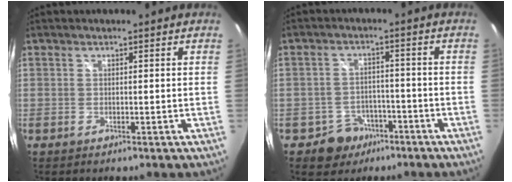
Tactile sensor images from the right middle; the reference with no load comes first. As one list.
[{"total": 6.2, "force": [-3.9, 4.7, 0.6], "torque": [-0.027, 0.018, -0.049]}]